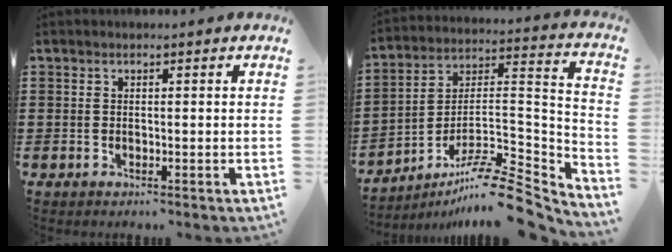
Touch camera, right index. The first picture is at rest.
{"total": 11.5, "force": [-9.2, 1.9, 6.6], "torque": [-0.108, 0.017, -0.179]}